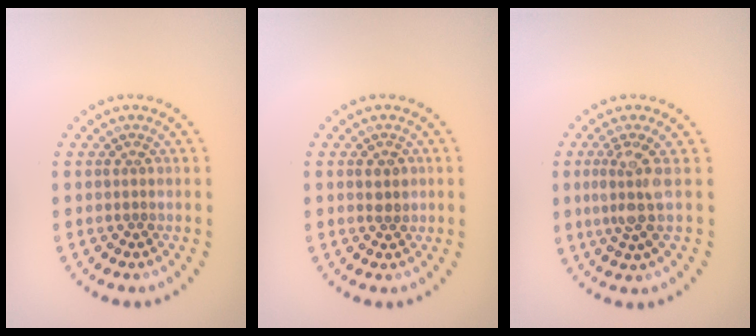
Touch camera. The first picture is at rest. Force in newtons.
{"total": 1.4, "press": 1.4, "slide": 0.3}
{"total": 3.2, "press": 2.4, "slide": 2.2}